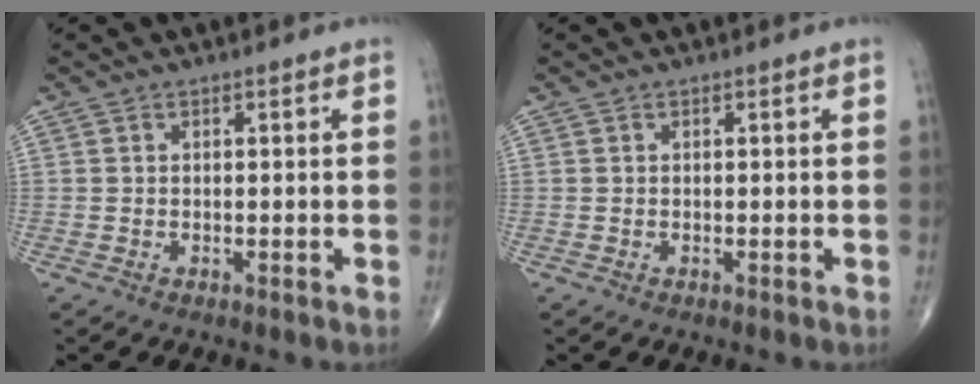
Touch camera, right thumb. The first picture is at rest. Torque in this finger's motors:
{"motor_torque": [0.02, 0.02, 0.00, 0.00, 0.00]}